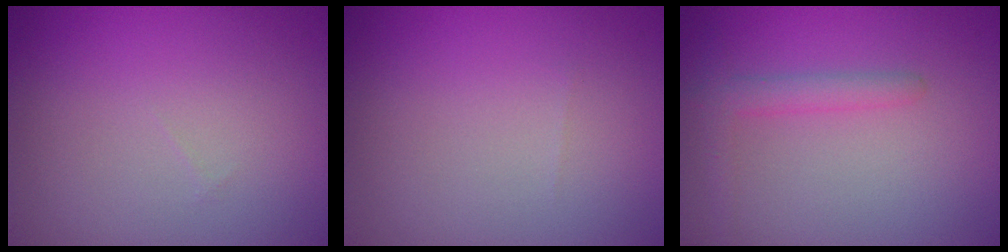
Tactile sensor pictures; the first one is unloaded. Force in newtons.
{"total": 0.0}
{"total": 2.0, "press": 2.0, "slide": 0.2}